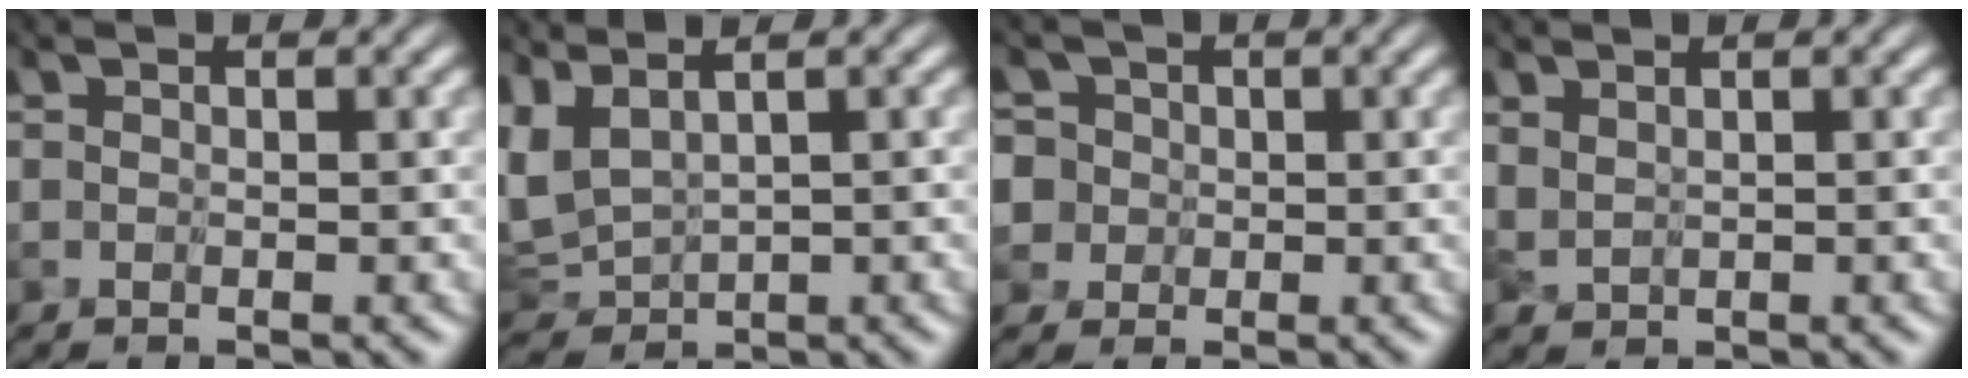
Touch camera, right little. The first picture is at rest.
{"total": 4.1, "force": [1.1, 2.4, 3.2], "torque": [-0.109, 0.002, 0.047]}
{"total": 4.8, "force": [-0.1, 4.6, 1.2], "torque": [-0.033, 0.030, -0.040]}
{"total": 3.5, "force": [1.6, 1.9, 2.5], "torque": [-0.074, -0.001, 0.041]}